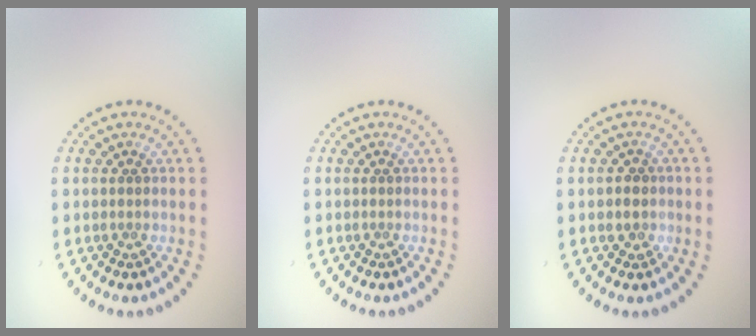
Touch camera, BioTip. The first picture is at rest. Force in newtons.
{"total": 0.0}
{"total": 1.1, "press": 1.0, "slide": 0.5}